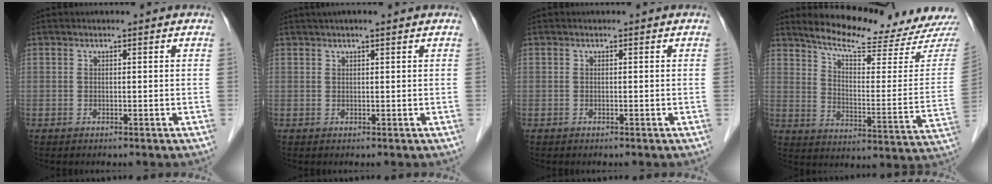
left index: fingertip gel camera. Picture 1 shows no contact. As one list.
[{"total": 3.0, "force": [2.3, 0.0, 1.9], "torque": [-0.023, 0.024, 0.036]}, {"total": 0.0}, {"total": 19.0, "force": [18.0, 0.3, 6.0], "torque": [-0.096, -0.089, 0.238]}]